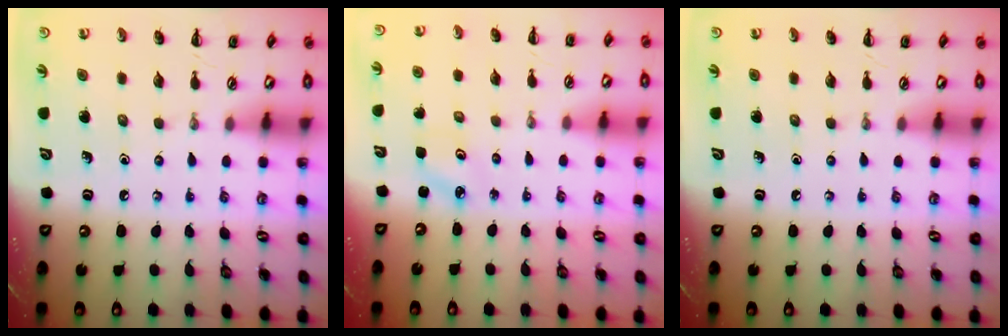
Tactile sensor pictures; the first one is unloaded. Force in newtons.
{"total": 2.4, "press": 2.3, "slide": 0.7}
{"total": 0.0}